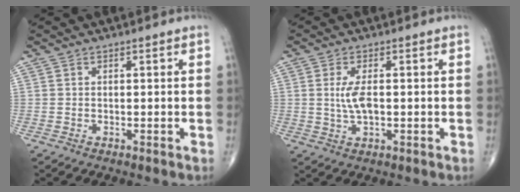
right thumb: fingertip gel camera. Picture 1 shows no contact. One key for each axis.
{"total": 4.4, "fx": 0.2, "fy": 1.8, "fz": 4.1, "tx": -0.087, "ty": -0.006, "tz": 0.005}